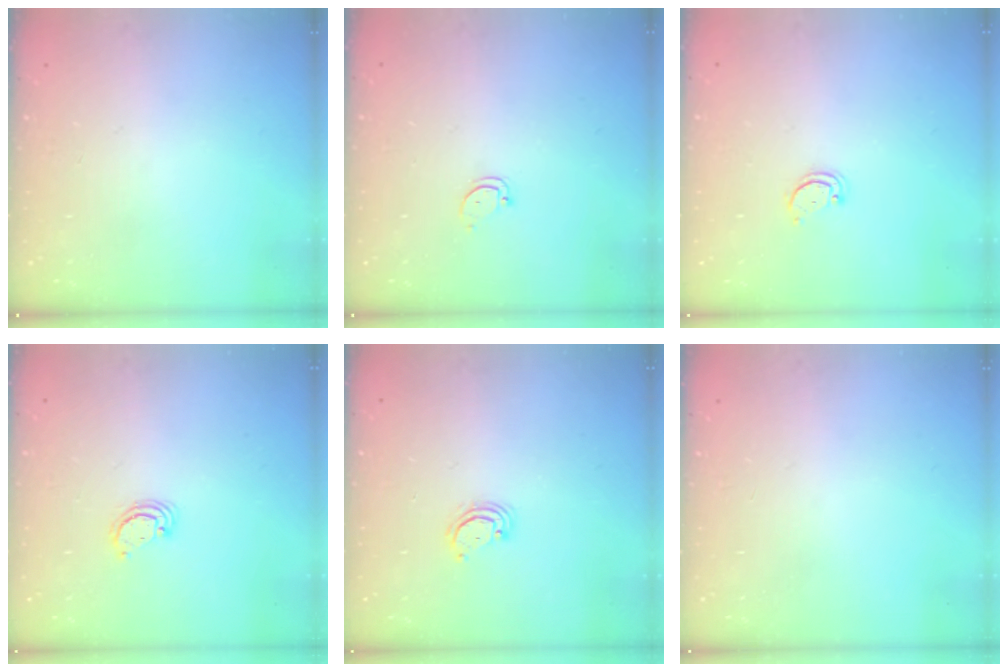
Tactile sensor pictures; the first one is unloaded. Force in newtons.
{"total": 2.9, "press": 2.9, "slide": 0.2}
{"total": 1.9, "press": 1.9, "slide": 0.2}
{"total": 2.6, "press": 2.6, "slide": 0.3}
{"total": 2.9, "press": 2.9, "slide": 0.2}
{"total": 0.0}